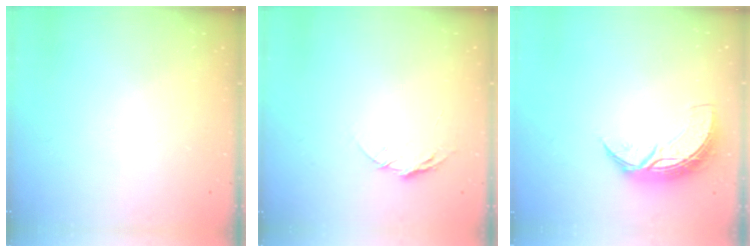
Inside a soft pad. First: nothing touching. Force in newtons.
{"total": 6.5, "press": 6.5, "slide": 0.6}
{"total": 9.0, "press": 9.0, "slide": 0.6}